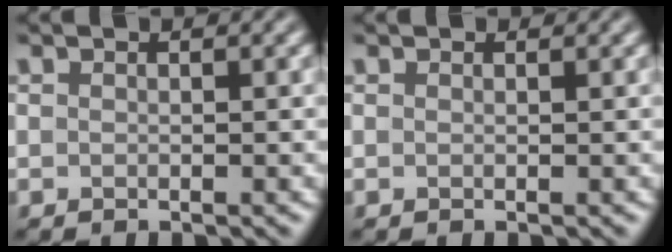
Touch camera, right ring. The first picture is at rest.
{"total": 0.5, "force": [0.5, 0.1, 0.0], "torque": [-0.002, -0.003, 0.006]}